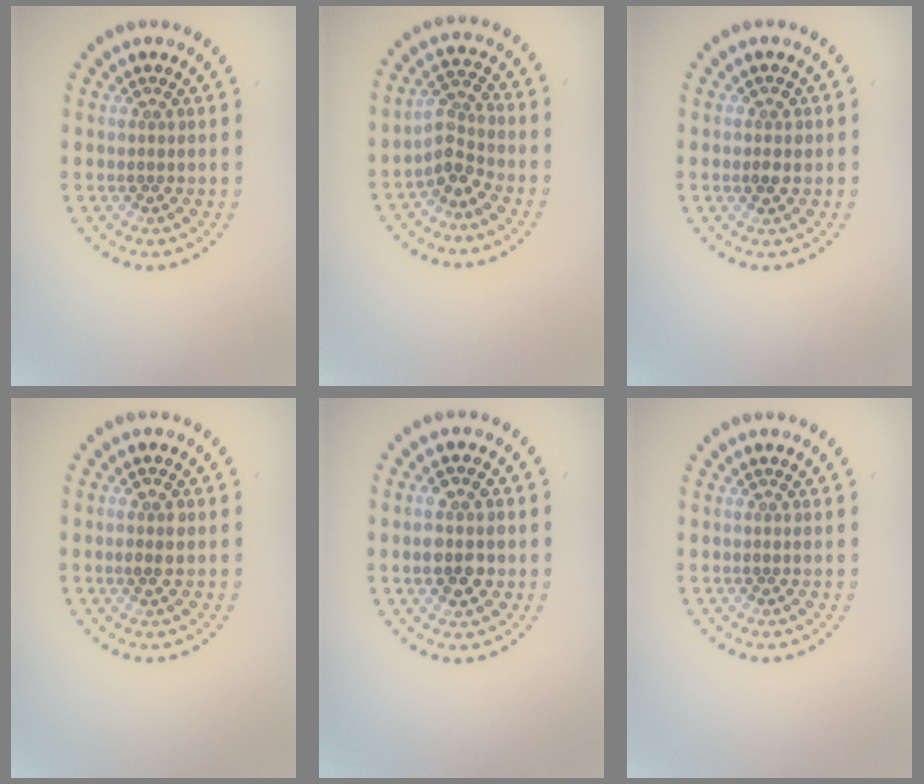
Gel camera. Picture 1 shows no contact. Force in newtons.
{"total": 2.6, "press": 2.0, "slide": 1.7}
{"total": 1.3, "press": 1.3, "slide": 0.1}
{"total": 1.4, "press": 1.4, "slide": 0.3}
{"total": 3.8, "press": 3.8, "slide": 0.2}
{"total": 0.0}